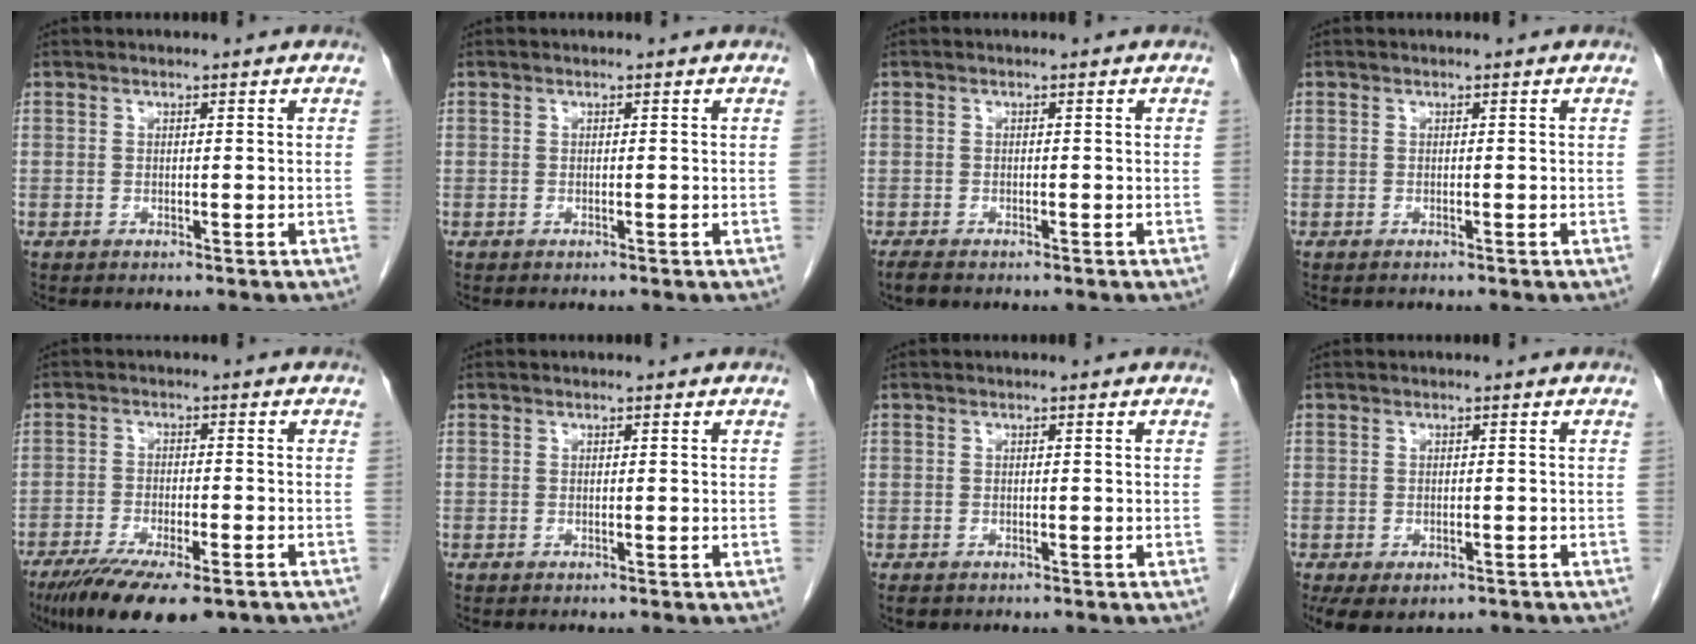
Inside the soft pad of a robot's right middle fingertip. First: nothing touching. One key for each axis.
{"total": 0.0}
{"total": 1.7, "fx": -1.4, "fy": 0.6, "fz": 0.9, "tx": -0.022, "ty": -0.004, "tz": -0.021}
{"total": 0.0}
{"total": 14.4, "fx": -10.3, "fy": 3.5, "fz": 9.4, "tx": -0.152, "ty": -0.028, "tz": -0.159}
{"total": 0.0}
{"total": 1.1, "fx": -0.8, "fy": 0.7, "fz": 0.4, "tx": -0.008, "ty": 0.000, "tz": -0.008}
{"total": 5.8, "fx": -3.7, "fy": 3.5, "fz": 2.7, "tx": -0.042, "ty": -0.005, "tz": -0.049}